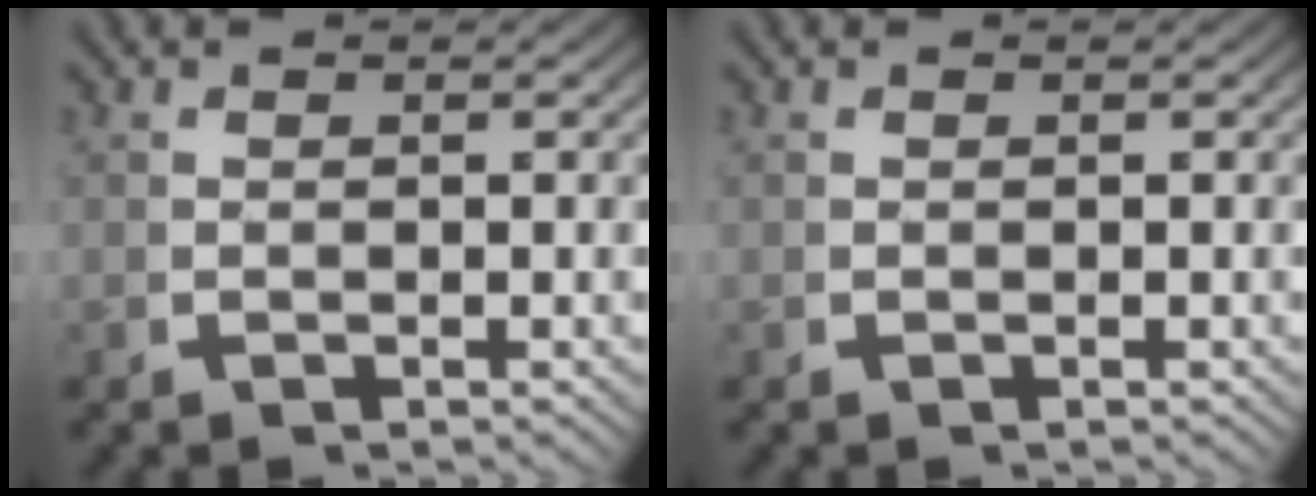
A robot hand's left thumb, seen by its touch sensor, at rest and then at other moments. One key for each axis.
{"total": 0.0}